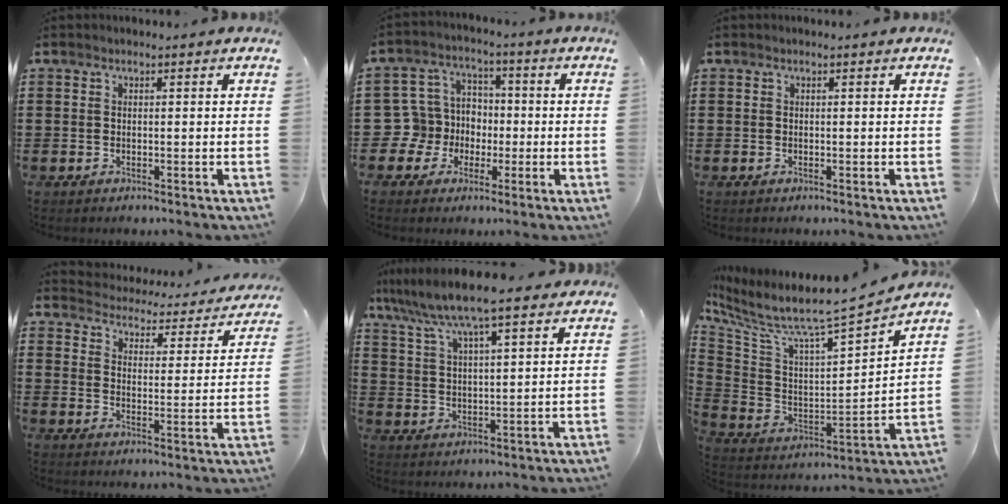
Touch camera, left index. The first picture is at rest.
{"total": 7.9, "force": [-0.8, 7.7, 1.6], "torque": [-0.091, -0.003, -0.017]}
{"total": 0.0}
{"total": 3.2, "force": [3.2, 0.1, 0.0], "torque": [-0.024, -0.033, 0.048]}
{"total": 8.2, "force": [6.8, 0.4, 4.6], "torque": [-0.111, -0.025, 0.116]}
{"total": 5.5, "force": [5.0, 0.3, 2.3], "torque": [-0.077, -0.063, 0.070]}